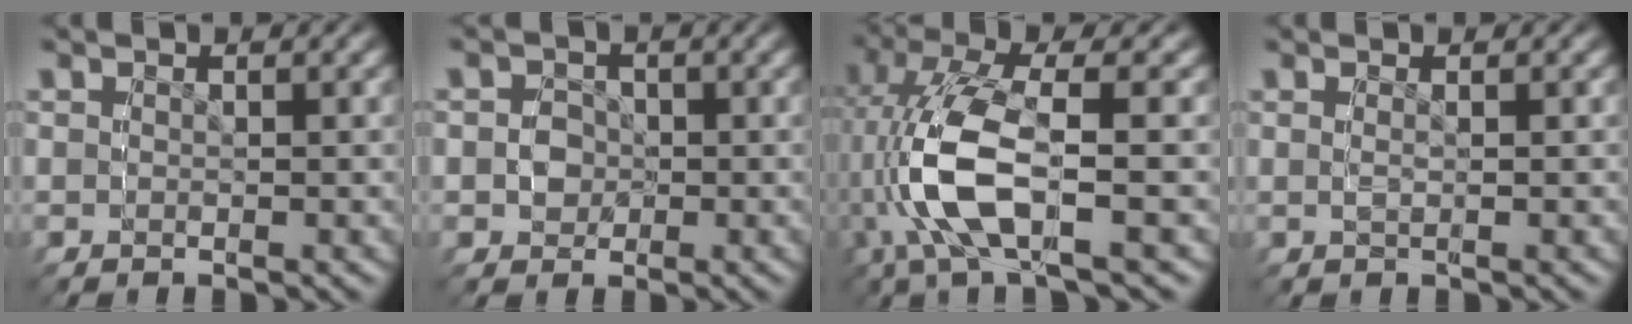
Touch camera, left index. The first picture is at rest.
{"total": 3.8, "force": [-0.5, 3.8, -0.4], "torque": [-0.008, -0.031, 0.008]}
{"total": 7.1, "force": [0.3, 3.4, 6.2], "torque": [-0.150, 0.014, 0.011]}
{"total": 1.4, "force": [0.0, -1.0, 1.0], "torque": [-0.011, 0.012, -0.003]}